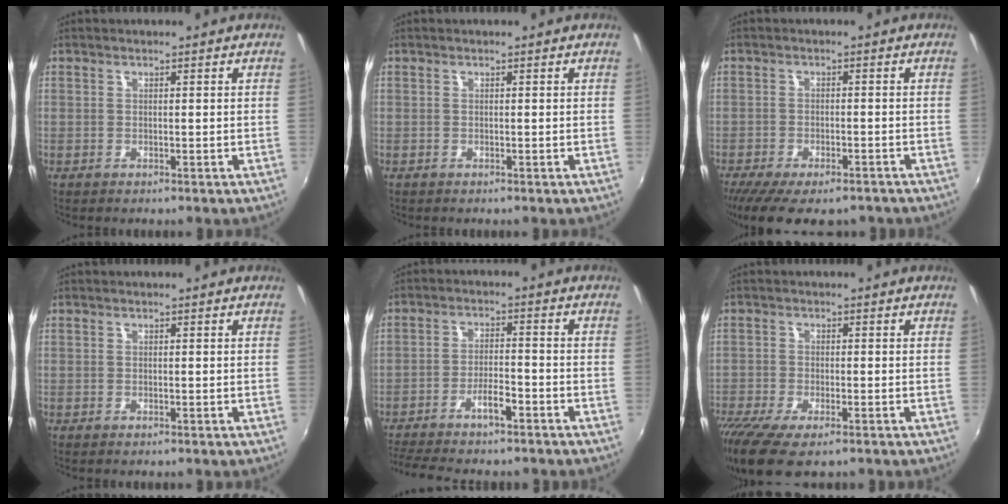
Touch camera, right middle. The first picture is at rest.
{"total": 0.0}
{"total": 12.5, "force": [-9.5, 4.1, 6.9], "torque": [-0.149, -0.046, -0.149]}
{"total": 0.0}
{"total": 8.6, "force": [-7.0, 1.4, 4.7], "torque": [-0.105, 0.000, -0.120]}
{"total": 11.4, "force": [-7.4, 3.8, 7.8], "torque": [-0.182, -0.054, -0.132]}